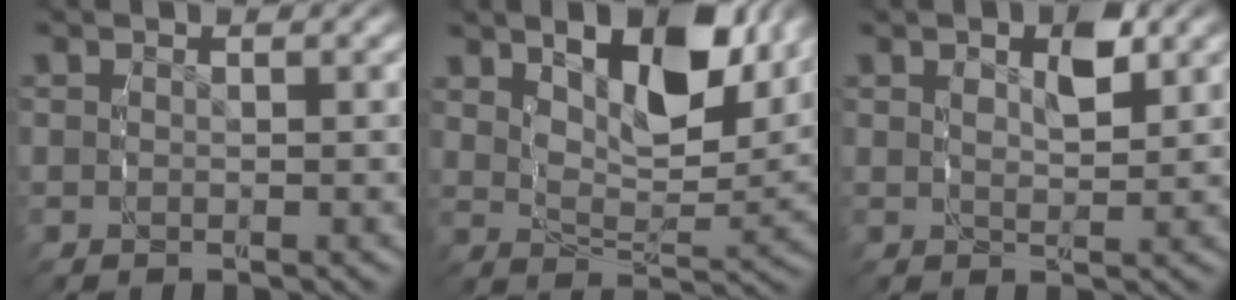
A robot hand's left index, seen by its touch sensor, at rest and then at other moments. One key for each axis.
{"total": 8.7, "fx": 4.3, "fy": 4.0, "fz": 6.4, "tx": -0.101, "ty": -0.003, "tz": 0.064}
{"total": 1.9, "fx": 0.7, "fy": 0.8, "fz": 1.6, "tx": -0.027, "ty": -0.006, "tz": 0.013}